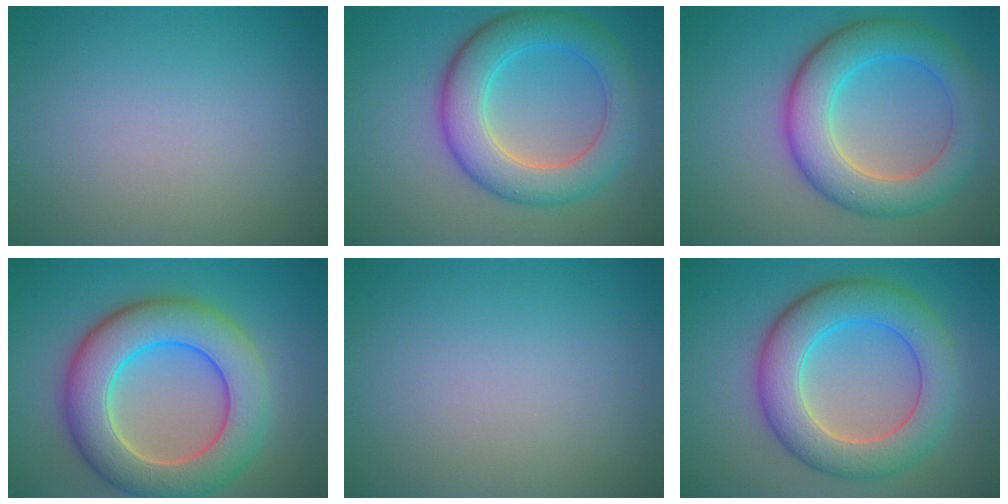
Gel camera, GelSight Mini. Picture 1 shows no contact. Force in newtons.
{"total": 7.0, "press": 7.0, "slide": 0.2}
{"total": 7.3, "press": 7.3, "slide": 0.1}
{"total": 9.7, "press": 9.7, "slide": 0.3}
{"total": 0.0}
{"total": 7.7, "press": 7.7, "slide": 0.1}